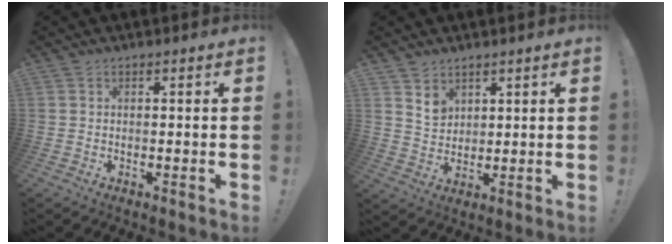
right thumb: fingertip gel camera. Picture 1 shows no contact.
{"total": 5.5, "force": [3.8, 3.8, 1.3], "torque": [-0.006, -0.029, 0.068]}